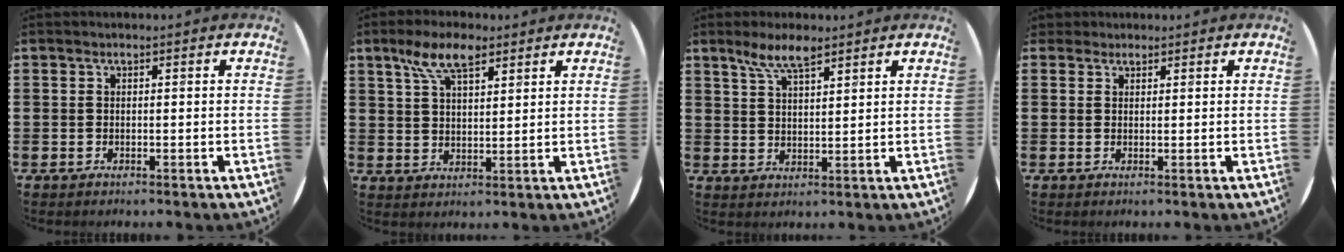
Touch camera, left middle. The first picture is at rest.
{"total": 7.0, "force": [4.5, 2.9, 4.5], "torque": [-0.091, 0.003, 0.079]}
{"total": 5.4, "force": [4.1, 1.5, 3.2], "torque": [-0.073, 0.001, 0.072]}
{"total": 1.3, "force": [1.1, 0.5, -0.1], "torque": [-0.001, 0.004, 0.023]}